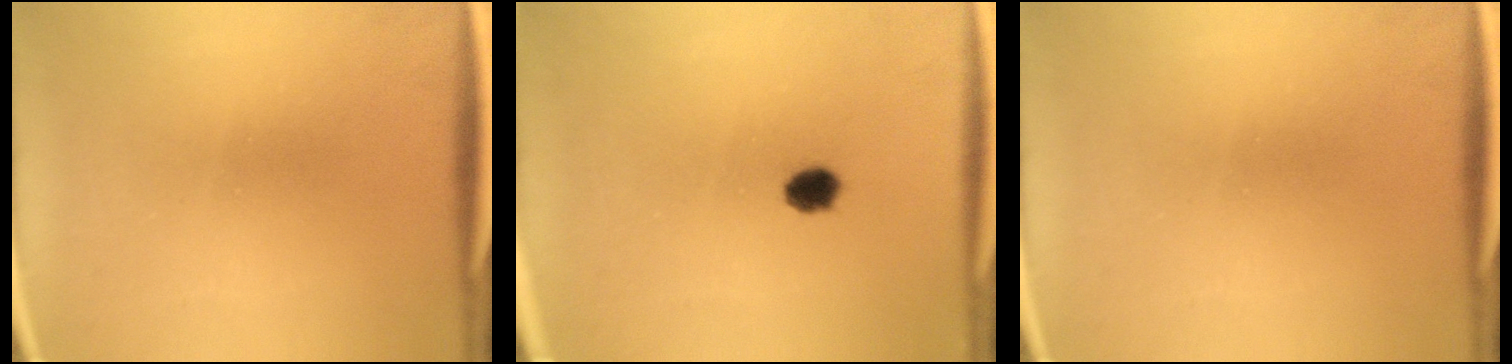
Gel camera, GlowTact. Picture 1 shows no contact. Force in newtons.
{"total": 2.9}
{"total": 0.0}